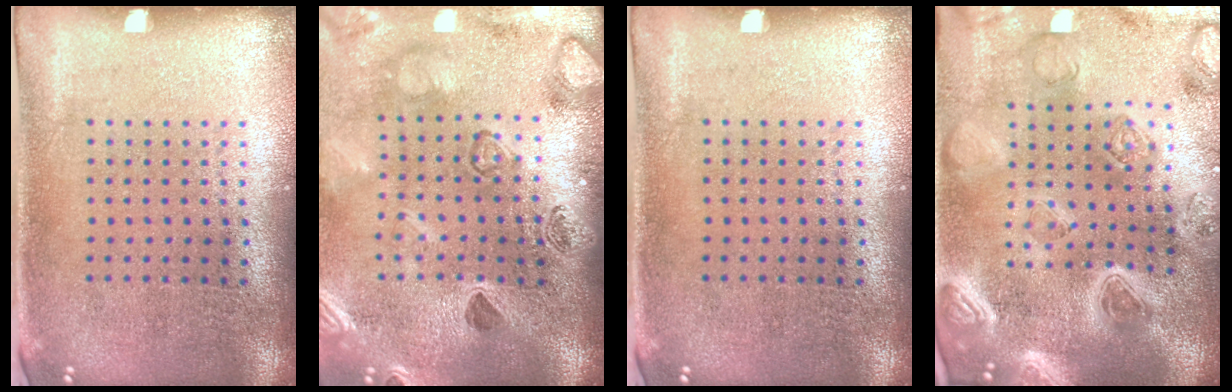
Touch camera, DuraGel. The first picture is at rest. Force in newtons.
{"total": 2.5, "press": 2.4, "slide": 0.8}
{"total": 0.0}
{"total": 4.7, "press": 4.1, "slide": 2.3}